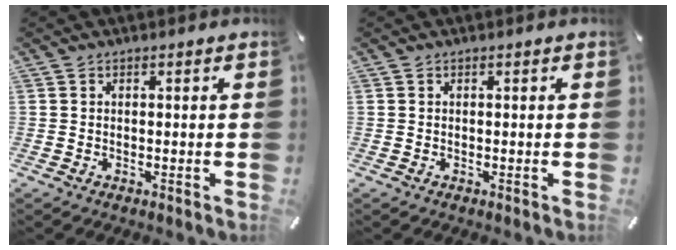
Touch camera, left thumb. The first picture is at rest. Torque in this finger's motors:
{"motor_torque": [0.00, 0.00, 0.00, 0.04, 0.01]}